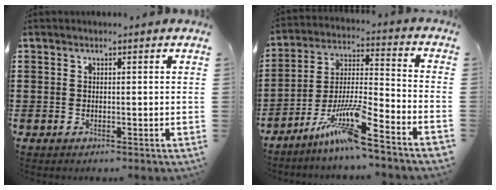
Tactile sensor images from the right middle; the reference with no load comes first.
{"total": 11.8, "force": [-8.6, 0.3, 8.1], "torque": [-0.169, -0.007, -0.173]}